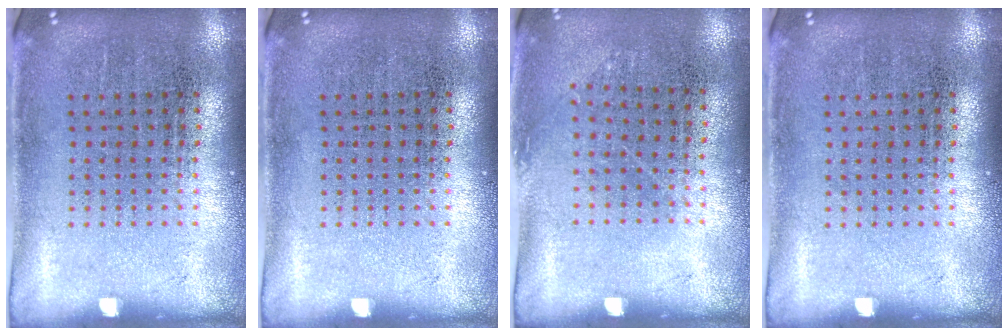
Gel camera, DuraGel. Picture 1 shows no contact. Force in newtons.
{"total": 0.0}
{"total": 0.8, "press": 0.6, "slide": 0.6}
{"total": 0.0}